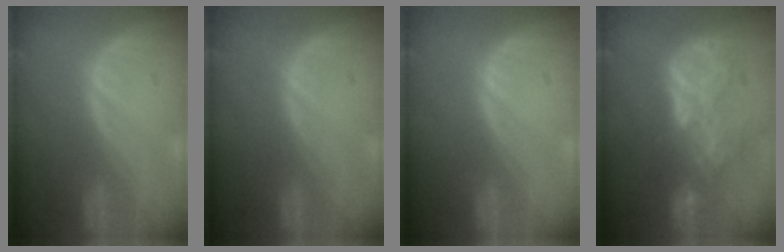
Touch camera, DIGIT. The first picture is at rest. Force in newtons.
{"total": 0.0}
{"total": 0.0}
{"total": 8.6, "press": 7.6, "slide": 3.9}